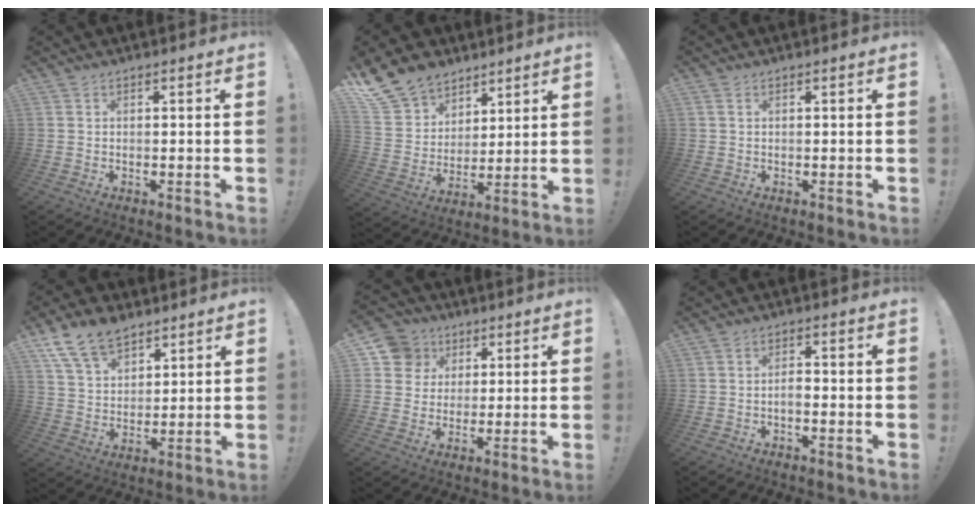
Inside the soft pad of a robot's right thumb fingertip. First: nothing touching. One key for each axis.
{"total": 13.1, "fx": 9.6, "fy": 8.6, "fz": 2.8, "tx": -0.069, "ty": -0.068, "tz": 0.192}
{"total": 0.5, "fx": 0.2, "fy": 0.2, "fz": 0.4, "tx": -0.018, "ty": 0.004, "tz": 0.006}
{"total": 12.5, "fx": 8.8, "fy": 7.2, "fz": 5.2, "tx": -0.096, "ty": -0.047, "tz": 0.170}
{"total": 9.9, "fx": 3.5, "fy": 9.0, "fz": 2.2, "tx": -0.030, "ty": -0.013, "tz": 0.073}
{"total": 2.8, "fx": -1.1, "fy": 1.2, "fz": 2.3, "tx": -0.046, "ty": 0.007, "tz": -0.019}